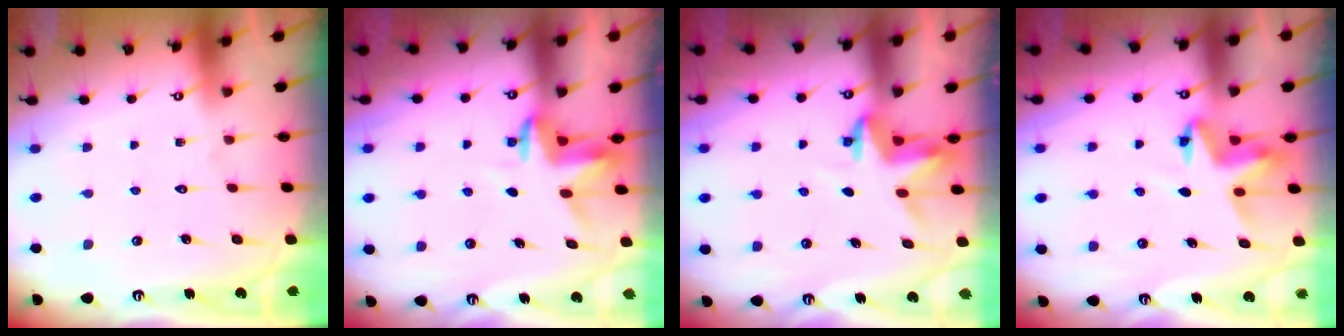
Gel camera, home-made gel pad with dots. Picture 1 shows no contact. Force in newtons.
{"total": 3.6, "press": 3.6, "slide": 0.2}
{"total": 3.9, "press": 3.9, "slide": 0.3}
{"total": 5.1, "press": 5.1, "slide": 0.2}